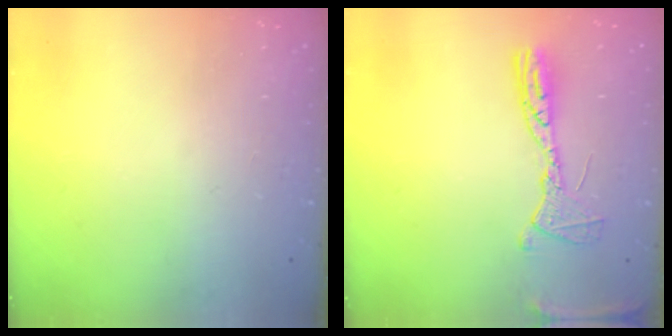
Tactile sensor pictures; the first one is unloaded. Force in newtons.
{"total": 12.0, "press": 11.9, "slide": 1.1}